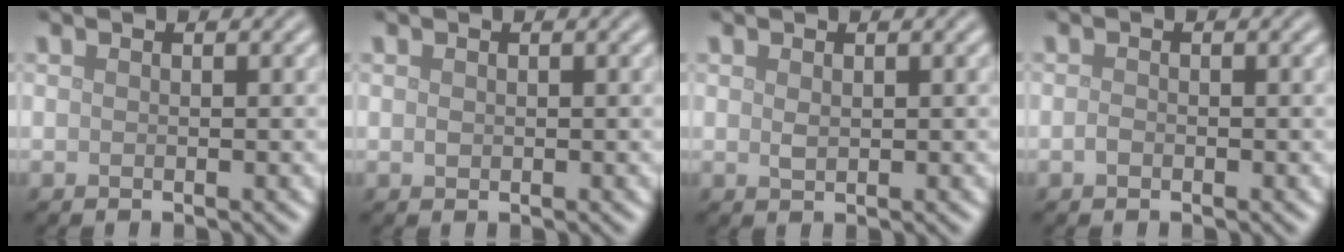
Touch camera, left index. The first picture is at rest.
{"total": 0.5, "force": [0.1, 0.4, 0.3], "torque": [-0.005, -0.001, 0.001]}
{"total": 0.8, "force": [0.3, 0.5, 0.7], "torque": [-0.016, -0.001, 0.007]}
{"total": 0.7, "force": [-0.3, 0.4, 0.4], "torque": [-0.009, -0.001, -0.007]}